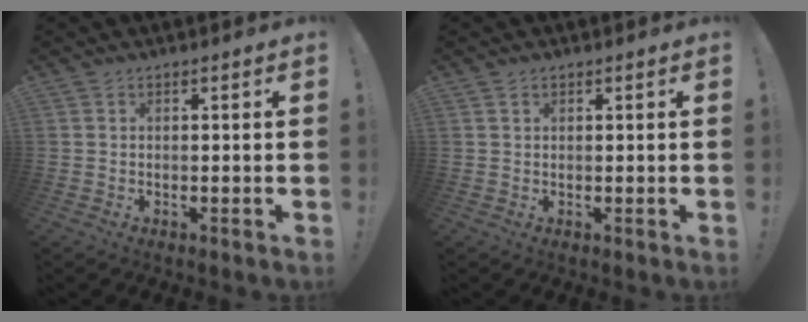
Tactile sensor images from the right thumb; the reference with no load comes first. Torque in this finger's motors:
{"motor_torque": [-0.04, -0.04, -0.46, -0.05, 0.00]}